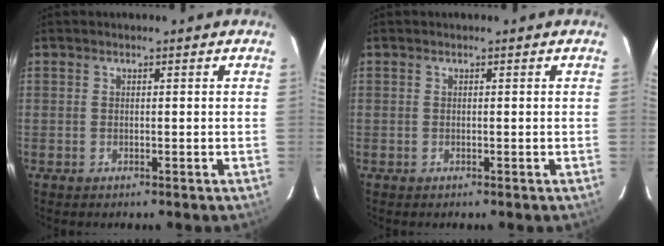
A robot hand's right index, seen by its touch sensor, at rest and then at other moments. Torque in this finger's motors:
{"motor_torque": [0.00, 0.00, 0.02, 0.01]}